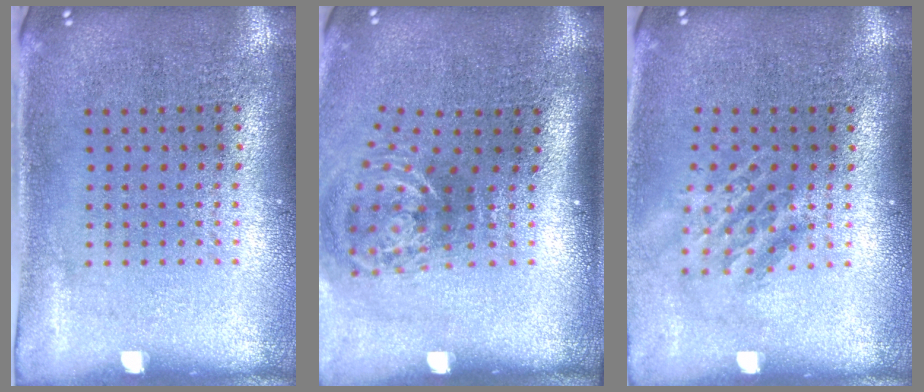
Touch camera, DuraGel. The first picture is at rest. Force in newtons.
{"total": 2.1, "press": 1.3, "slide": 1.7}
{"total": 1.5, "press": 1.1, "slide": 1.1}